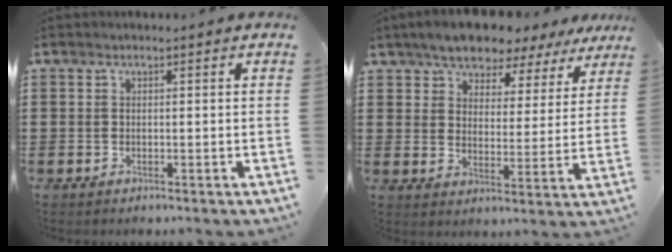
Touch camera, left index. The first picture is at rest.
{"total": 6.0, "force": [5.8, 1.3, 0.9], "torque": [-0.050, -0.025, 0.103]}